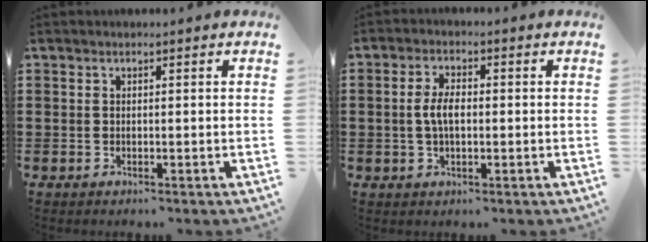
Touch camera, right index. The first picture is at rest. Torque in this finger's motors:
{"motor_torque": [0.58, -0.44, 0.52, 0.08]}